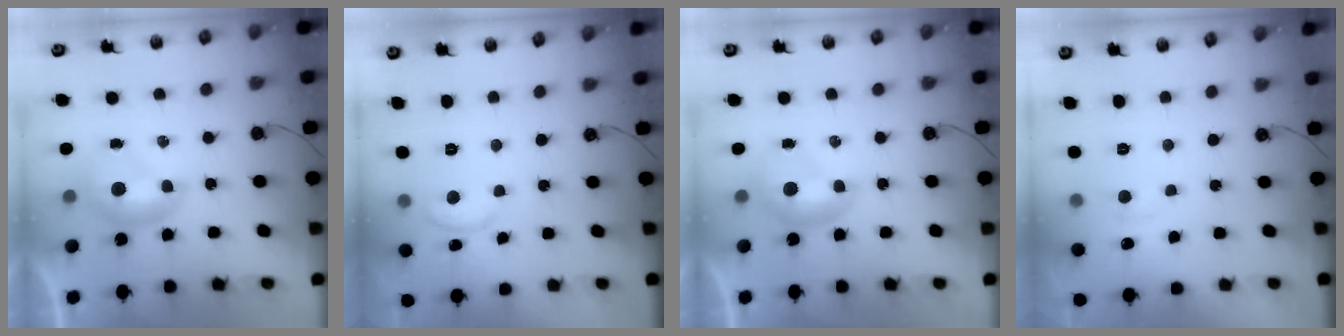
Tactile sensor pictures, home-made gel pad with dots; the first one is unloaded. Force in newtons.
{"total": 2.4, "press": 2.4, "slide": 0.4}
{"total": 0.0}
{"total": 0.9, "press": 0.6, "slide": 0.7}